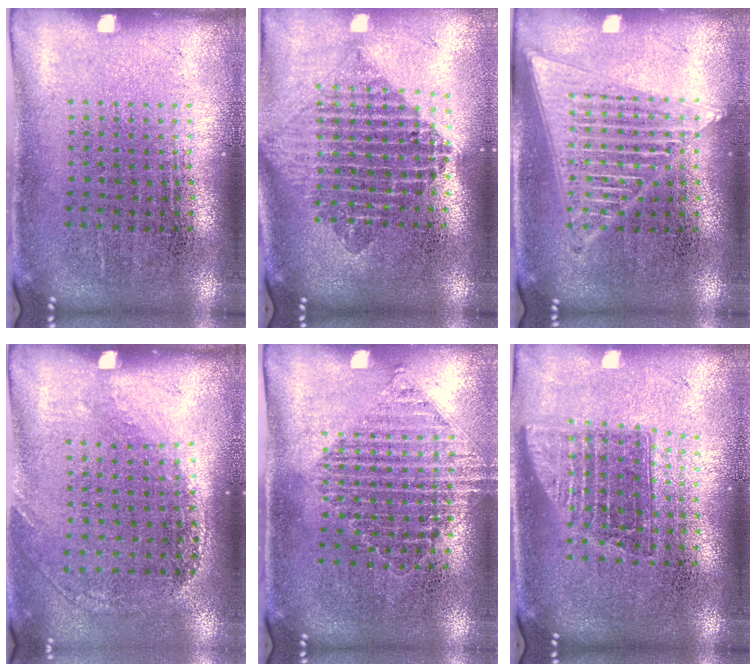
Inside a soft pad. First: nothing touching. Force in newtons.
{"total": 2.1, "press": 1.7, "slide": 1.2}
{"total": 1.9, "press": 1.9, "slide": 0.1}
{"total": 1.2, "press": 0.9, "slide": 0.9}
{"total": 1.1, "press": 1.1, "slide": 0.1}
{"total": 1.5, "press": 1.2, "slide": 0.9}